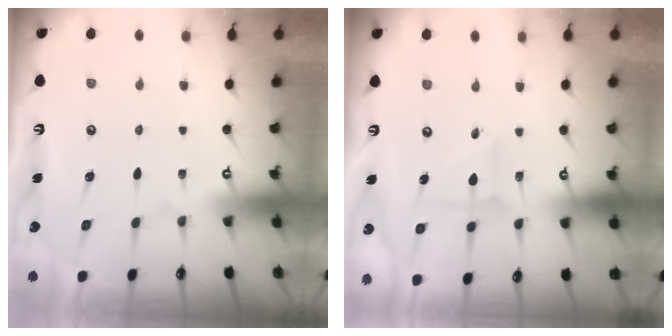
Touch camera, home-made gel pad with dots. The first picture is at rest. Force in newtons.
{"total": 2.8, "press": 2.7, "slide": 0.9}